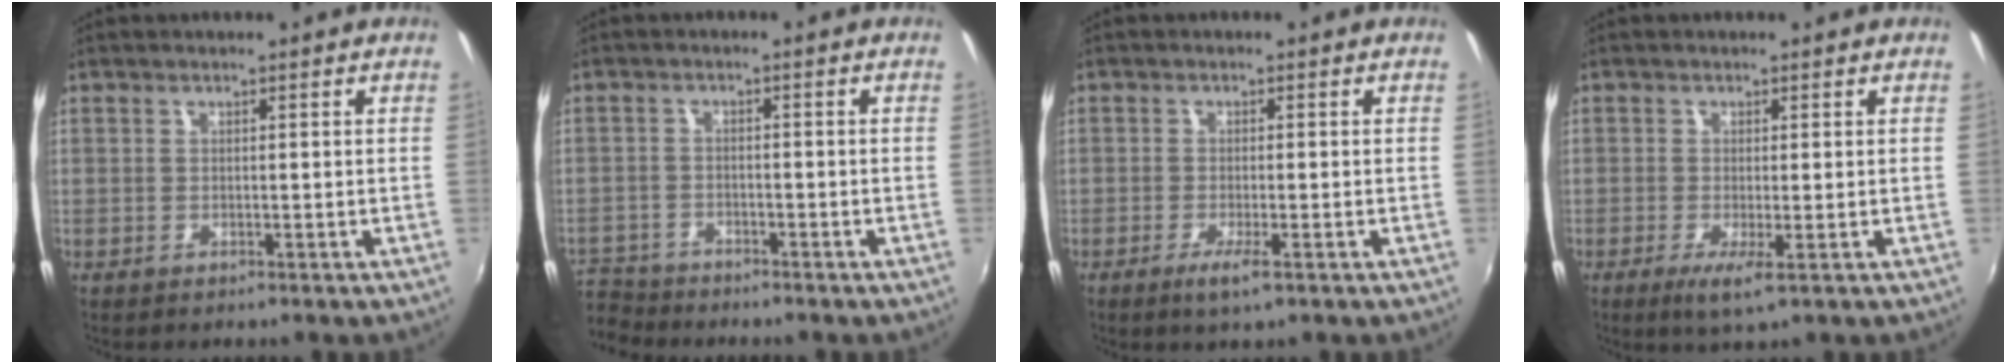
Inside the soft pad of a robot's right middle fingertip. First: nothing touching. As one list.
[{"total": 7.8, "force": [-7.2, 2.8, 1.0], "torque": [-0.059, 0.001, -0.141]}, {"total": 3.4, "force": [-1.8, 0.2, 2.8], "torque": [-0.060, -0.012, -0.034]}, {"total": 3.4, "force": [-1.2, 0.2, 3.2], "torque": [-0.067, -0.015, -0.023]}]